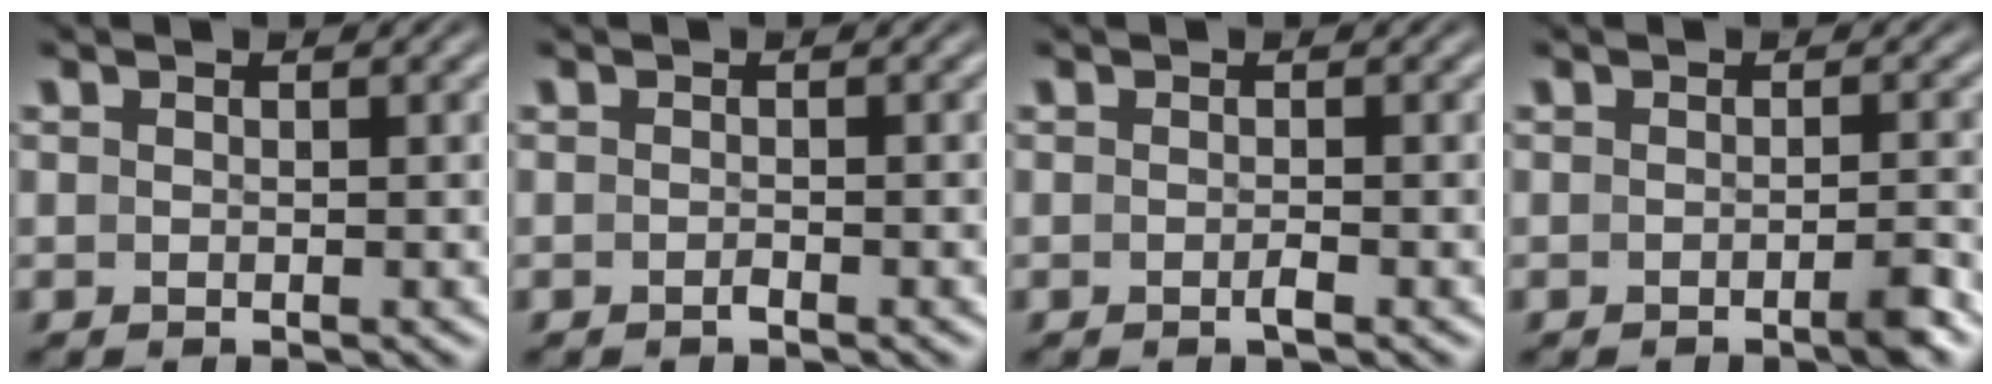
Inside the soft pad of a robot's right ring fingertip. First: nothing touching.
{"total": 0.7, "force": [-0.6, -0.3, 0.2], "torque": [-0.001, 0.004, -0.013]}
{"total": 0.6, "force": [-0.5, 0.0, 0.5], "torque": [-0.007, 0.005, -0.013]}
{"total": 1.6, "force": [-1.2, -0.2, 1.1], "torque": [-0.016, 0.005, -0.025]}